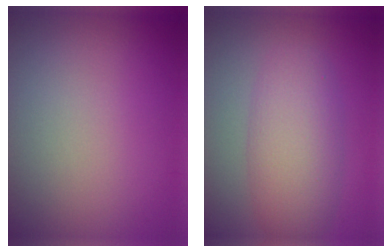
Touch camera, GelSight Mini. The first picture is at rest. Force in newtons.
{"total": 5.1, "press": 5.1, "slide": 0.0}